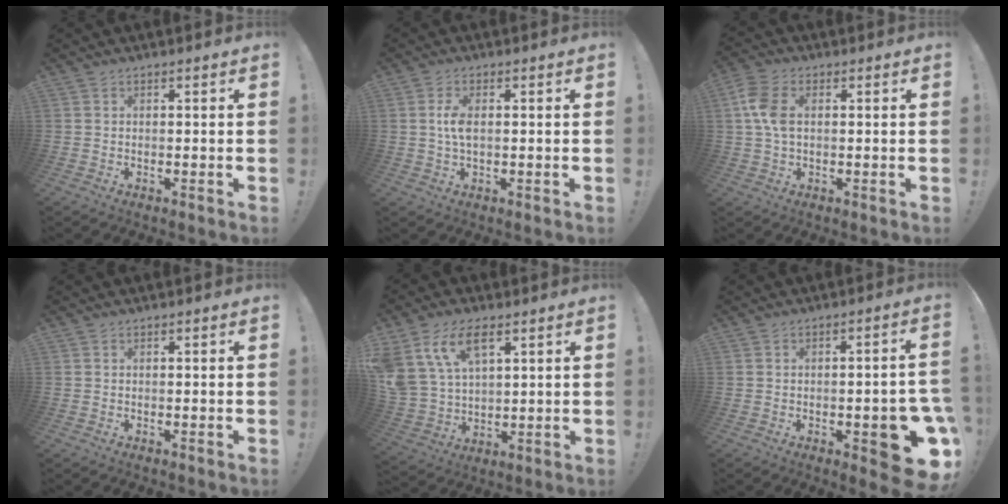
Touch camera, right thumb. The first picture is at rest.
{"total": 4.4, "force": [0.1, 1.9, 4.0], "torque": [-0.078, 0.003, -0.001]}
{"total": 7.9, "force": [1.2, 4.6, 6.3], "torque": [-0.132, 0.000, 0.020]}
{"total": 0.0}
{"total": 13.8, "force": [7.6, 7.7, 8.5], "torque": [-0.194, -0.030, 0.145]}
{"total": 13.8, "force": [-4.6, 4.9, 12.0], "torque": [-0.118, 0.011, -0.059]}